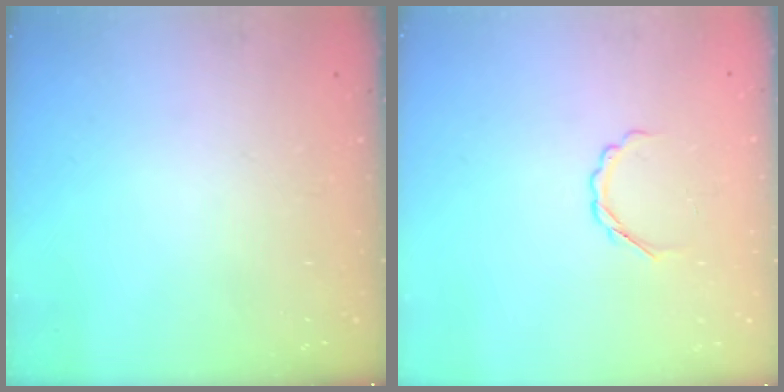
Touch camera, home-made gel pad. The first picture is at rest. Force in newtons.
{"total": 3.2, "press": 3.1, "slide": 0.8}